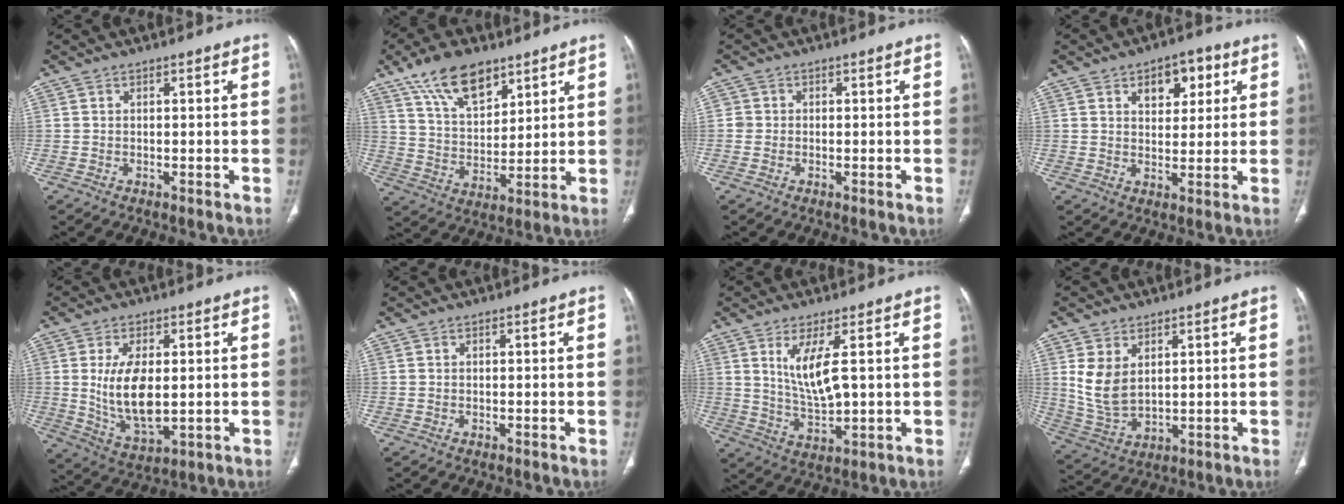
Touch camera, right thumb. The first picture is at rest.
{"total": 13.8, "force": [8.9, 6.8, 8.0], "torque": [-0.114, -0.040, 0.165]}
{"total": 1.3, "force": [0.0, 1.2, 0.1], "torque": [0.007, 0.005, -0.002]}
{"total": 7.9, "force": [3.5, 4.8, 5.2], "torque": [-0.036, -0.011, 0.047]}
{"total": 11.2, "force": [0.9, 5.6, 9.7], "torque": [-0.175, -0.020, 0.033]}
{"total": 0.0}
{"total": 8.1, "force": [2.4, 2.3, 7.3], "torque": [-0.146, -0.028, 0.058]}
{"total": 8.8, "force": [2.8, 5.6, 6.2], "torque": [-0.115, -0.015, 0.075]}